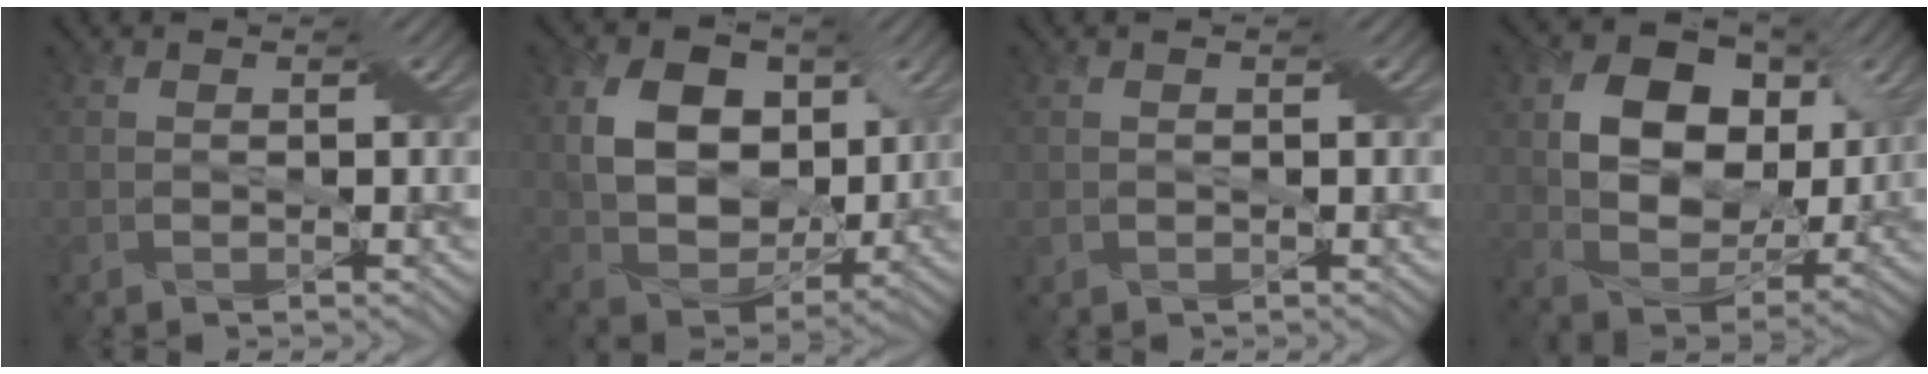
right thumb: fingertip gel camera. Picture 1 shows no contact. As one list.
[{"total": 10.9, "force": [2.8, 7.8, 7.1], "torque": [-0.169, -0.002, 0.043]}, {"total": 0.9, "force": [-0.2, 0.8, 0.3], "torque": [-0.013, -0.004, -0.005]}, {"total": 11.1, "force": [3.1, 8.0, 7.1], "torque": [-0.155, 0.000, 0.046]}]